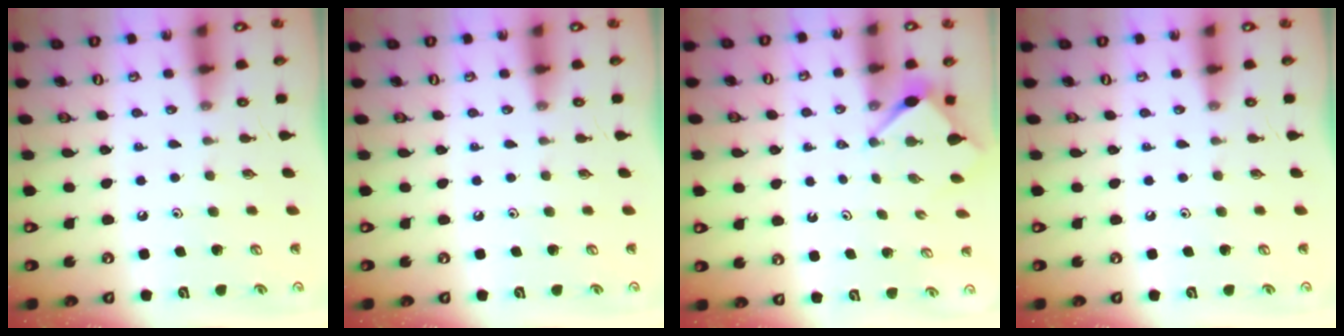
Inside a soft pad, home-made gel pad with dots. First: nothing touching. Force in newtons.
{"total": 0.0}
{"total": 3.4, "press": 3.4, "slide": 0.3}
{"total": 0.0}